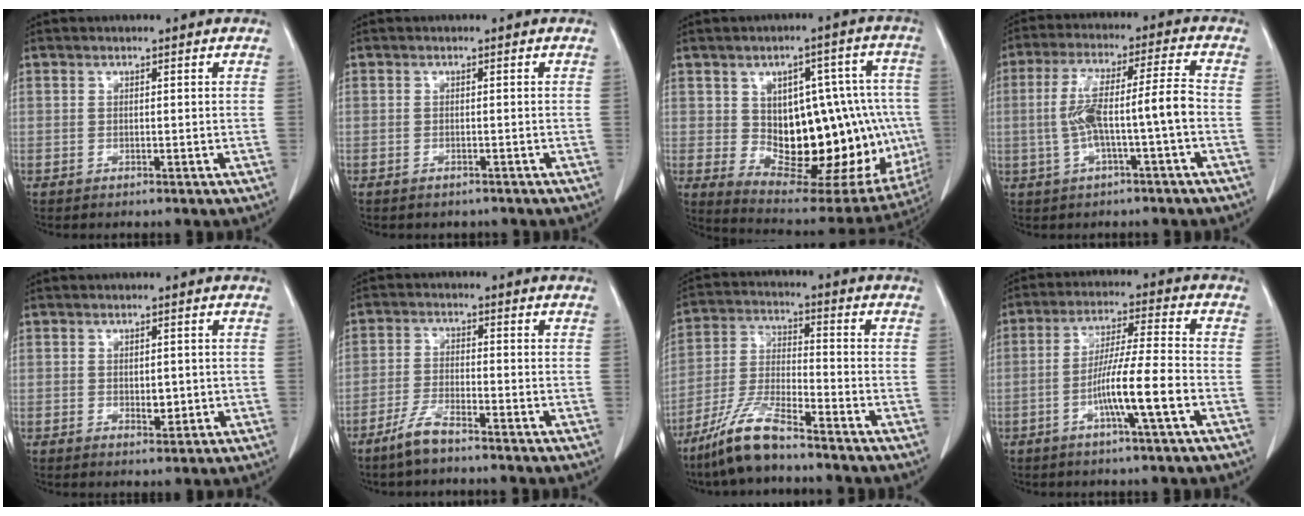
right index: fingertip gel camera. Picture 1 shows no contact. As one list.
[{"total": 1.6, "force": [-1.4, 0.7, 0.3], "torque": [-0.014, -0.003, -0.014]}, {"total": 22.0, "force": [-1.4, 10.6, 19.2], "torque": [-0.215, 0.033, 0.013]}, {"total": 9.4, "force": [-1.7, 0.3, 9.3], "torque": [-0.178, 0.030, -0.027]}, {"total": 2.4, "force": [0.0, 1.4, 1.9], "torque": [-0.024, -0.001, 0.008]}, {"total": 4.6, "force": [-3.6, 0.7, 2.7], "torque": [-0.064, -0.006, -0.071]}, {"total": 9.5, "force": [-7.4, 1.1, 5.9], "torque": [-0.132, -0.021, -0.147]}, {"total": 9.4, "force": [-3.3, -0.6, 8.8], "torque": [-0.161, 0.003, -0.061]}]